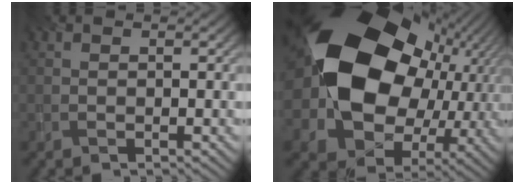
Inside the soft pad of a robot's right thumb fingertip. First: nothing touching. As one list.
[{"total": 21.4, "force": [2.8, 15.9, 14.0], "torque": [-0.316, -0.037, 0.086]}]